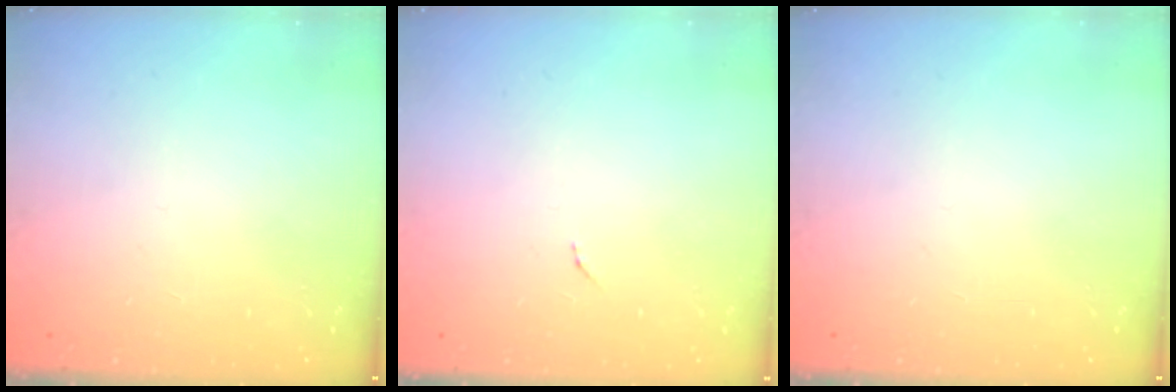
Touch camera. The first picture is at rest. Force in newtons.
{"total": 3.3, "press": 3.3, "slide": 0.1}
{"total": 0.0}